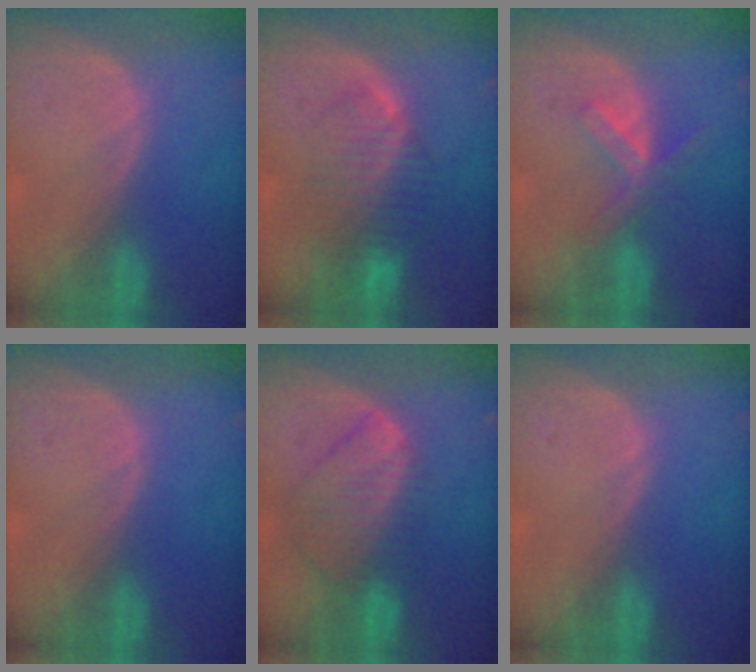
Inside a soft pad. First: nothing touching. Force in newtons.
{"total": 8.4, "press": 7.2, "slide": 4.3}
{"total": 5.2, "press": 5.0, "slide": 1.7}
{"total": 0.0}
{"total": 8.7, "press": 7.7, "slide": 4.0}
{"total": 0.0}